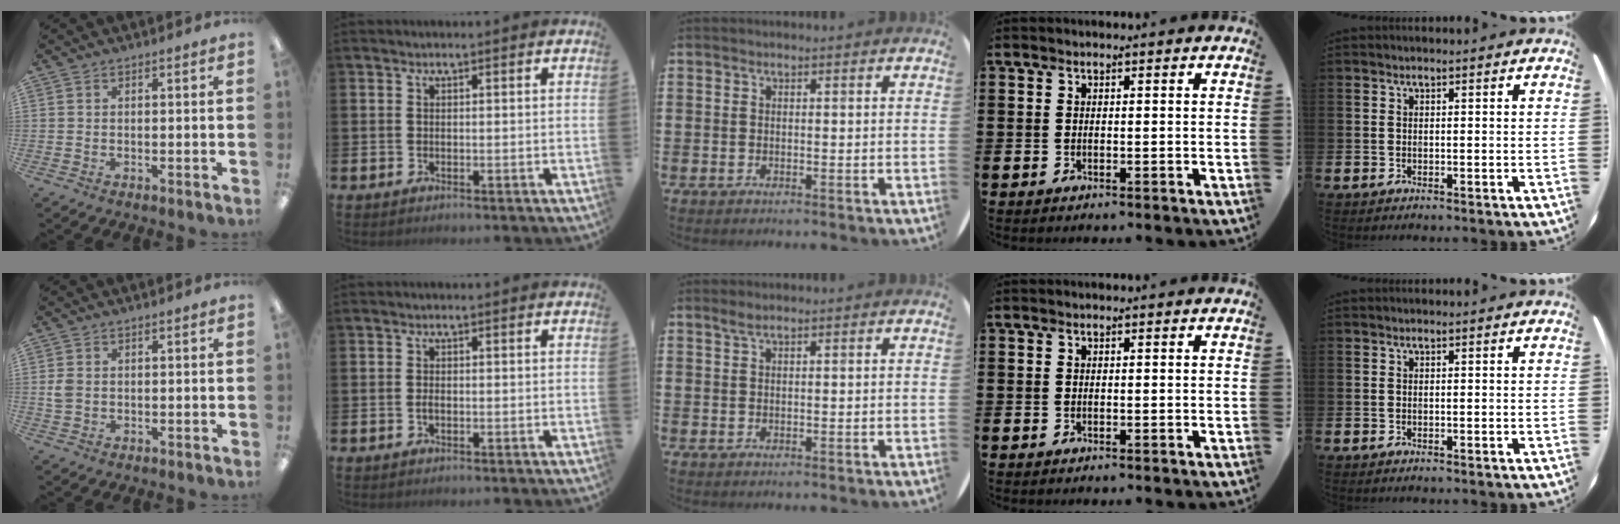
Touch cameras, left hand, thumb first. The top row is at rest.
{"thumb": {"total": 2.4, "force": [0.3, 1.7, 1.6], "torque": [-0.033, 0.006, 0.005]}, "index": {"total": 1.0, "force": [-0.3, 0.5, 0.8], "torque": [-0.010, 0.000, -0.007]}, "middle": {"total": 1.2, "force": [0.9, 0.1, 0.7], "torque": [-0.014, 0.003, 0.016]}}